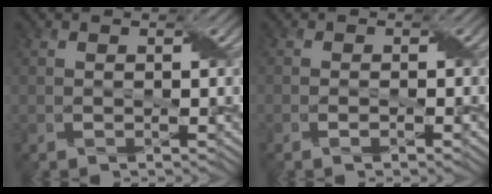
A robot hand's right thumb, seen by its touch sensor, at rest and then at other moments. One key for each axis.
{"total": 1.4, "fx": -0.9, "fy": 0.2, "fz": 1.1, "tx": -0.016, "ty": 0.006, "tz": -0.020}